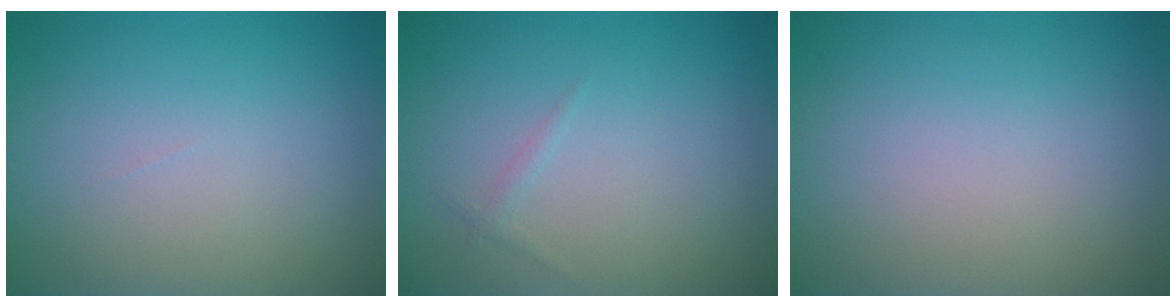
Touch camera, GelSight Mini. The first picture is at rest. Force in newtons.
{"total": 0.5, "press": 0.5, "slide": 0.1}
{"total": 0.0}